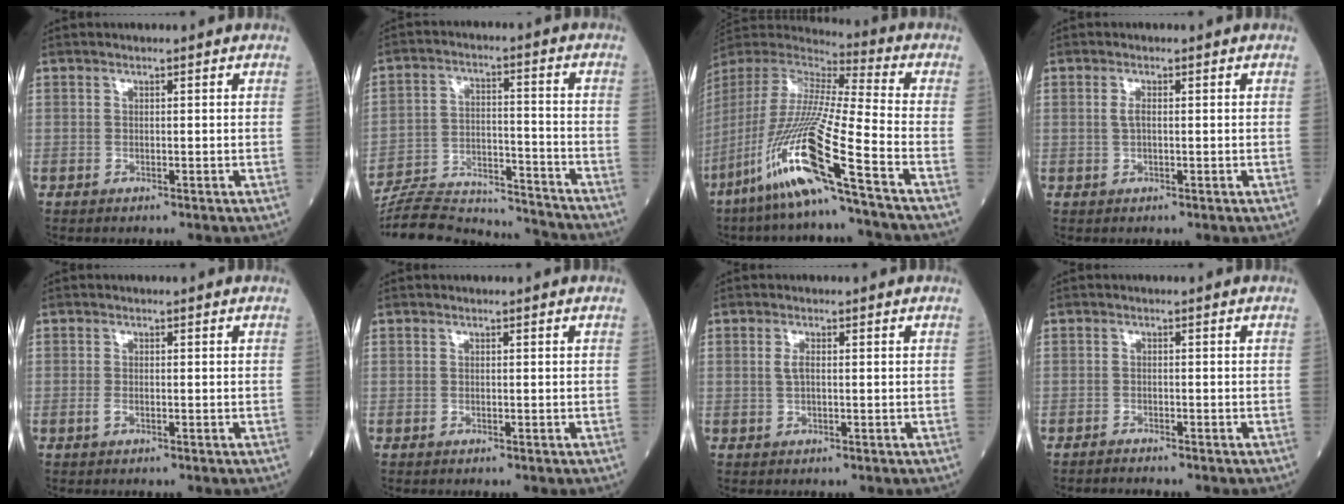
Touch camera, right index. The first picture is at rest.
{"total": 19.2, "force": [-18.6, 2.6, 4.0], "torque": [-0.099, 0.009, -0.282]}
{"total": 19.3, "force": [-10.2, -1.3, 16.3], "torque": [-0.364, -0.045, -0.206]}
{"total": 1.2, "force": [0.1, 0.4, 1.1], "torque": [-0.025, 0.001, 0.002]}
{"total": 1.0, "force": [-0.3, 0.4, 0.8], "torque": [-0.018, -0.001, -0.006]}
{"total": 0.0}
{"total": 1.3, "force": [0.1, 0.4, 1.2], "torque": [-0.027, 0.001, 0.003]}
{"total": 1.8, "force": [-1.8, -0.2, 0.3], "torque": [-0.008, -0.004, -0.027]}